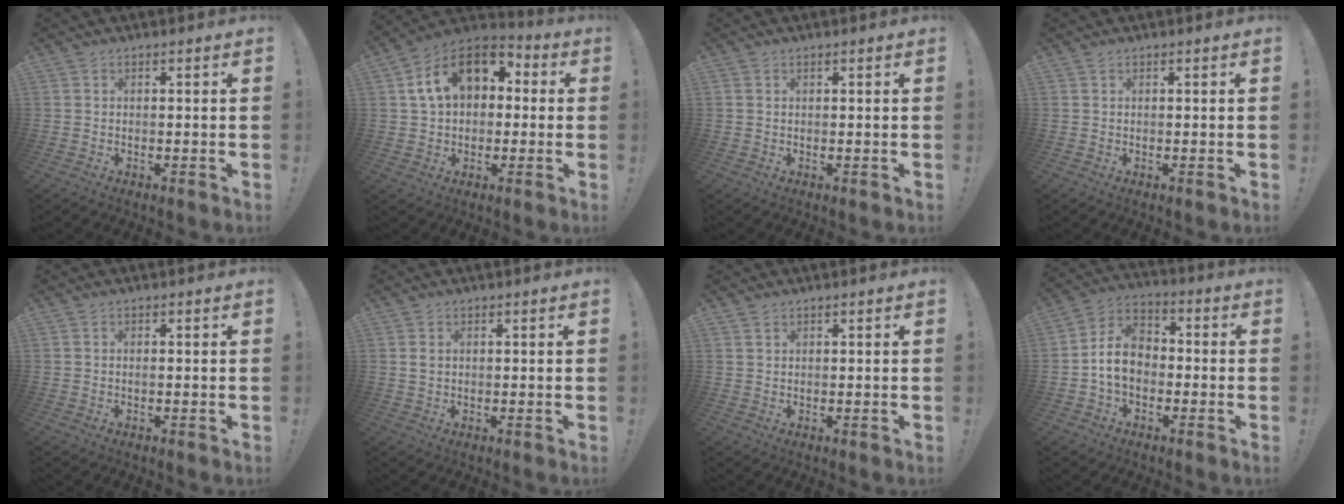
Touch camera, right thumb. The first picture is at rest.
{"total": 17.0, "force": [5.4, 11.6, 11.1], "torque": [-0.184, 0.005, 0.100]}
{"total": 0.7, "force": [0.5, 0.3, 0.3], "torque": [-0.010, 0.002, 0.011]}
{"total": 0.0}
{"total": 0.0}
{"total": 1.4, "force": [0.5, 1.0, 0.8], "torque": [-0.016, 0.003, 0.009]}
{"total": 1.2, "force": [1.0, 0.6, 0.3], "torque": [-0.001, -0.003, 0.019]}
{"total": 10.1, "force": [-1.4, 7.6, 6.5], "torque": [-0.116, 0.014, -0.019]}